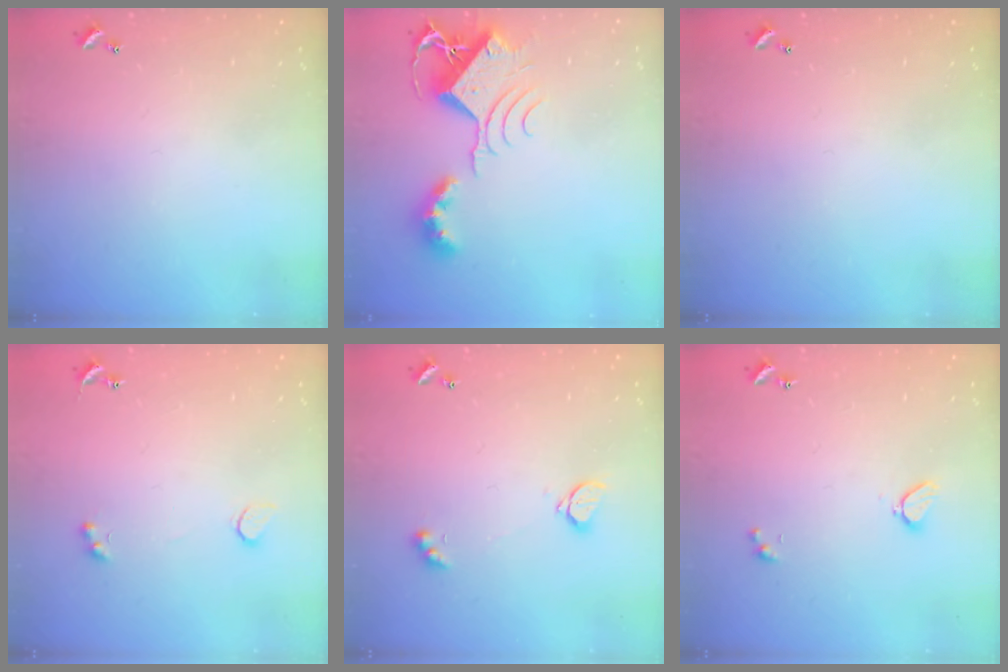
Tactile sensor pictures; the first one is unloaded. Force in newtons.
{"total": 10.3, "press": 10.2, "slide": 1.4}
{"total": 0.0}
{"total": 2.1, "press": 1.8, "slide": 1.0}
{"total": 2.1, "press": 2.1, "slide": 0.5}
{"total": 2.1, "press": 2.0, "slide": 0.6}